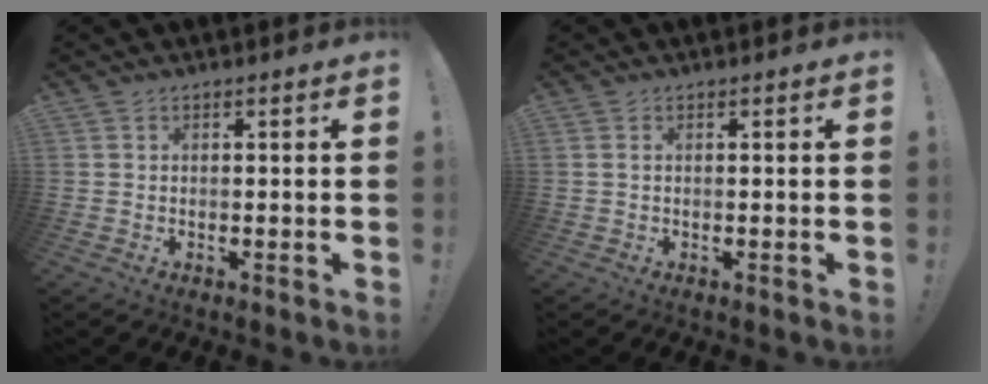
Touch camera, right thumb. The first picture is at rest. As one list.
[{"total": 0.5, "force": [0.1, 0.0, 0.5], "torque": [-0.013, 0.002, 0.003]}]